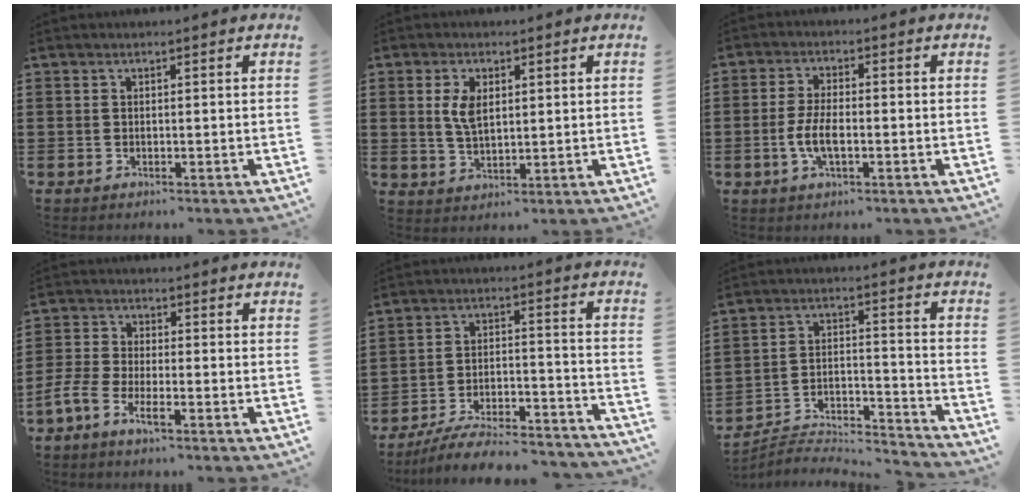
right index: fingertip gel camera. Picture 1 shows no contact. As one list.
[{"total": 4.5, "force": [1.2, 2.2, 3.7], "torque": [-0.080, 0.007, 0.020]}, {"total": 5.0, "force": [-1.2, 1.9, 4.5], "torque": [-0.106, -0.004, -0.028]}, {"total": 3.9, "force": [-2.6, 1.2, 2.6], "torque": [-0.075, -0.001, -0.059]}, {"total": 8.3, "force": [-7.4, 1.1, 3.6], "torque": [-0.065, 0.008, -0.145]}, {"total": 4.8, "force": [-4.7, 1.0, 0.5], "torque": [-0.012, 0.001, -0.098]}]